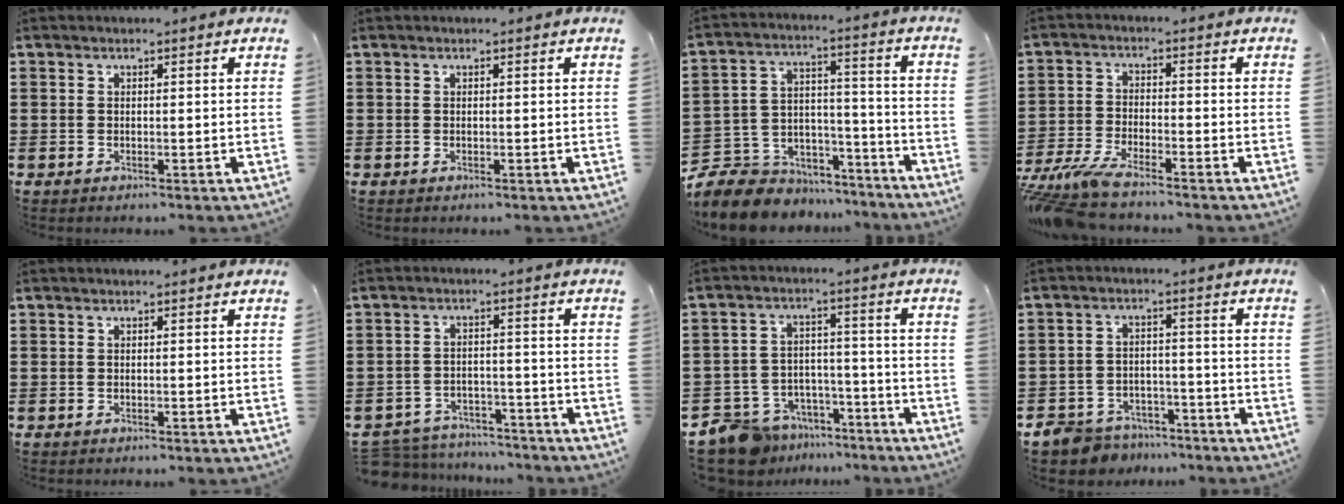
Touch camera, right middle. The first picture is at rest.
{"total": 0.0}
{"total": 8.3, "force": [-7.4, 3.7, 0.4], "torque": [-0.028, 0.012, -0.144]}
{"total": 5.5, "force": [-5.1, 0.3, 2.1], "torque": [-0.069, -0.017, -0.107]}
{"total": 0.0}
{"total": 4.8, "force": [-4.7, 0.9, 0.2], "torque": [-0.020, 0.005, -0.102]}
{"total": 9.7, "force": [-8.3, 4.2, 2.5], "torque": [-0.070, 0.029, -0.162]}
{"total": 5.7, "force": [-5.5, 1.7, 0.4], "torque": [-0.030, 0.010, -0.117]}